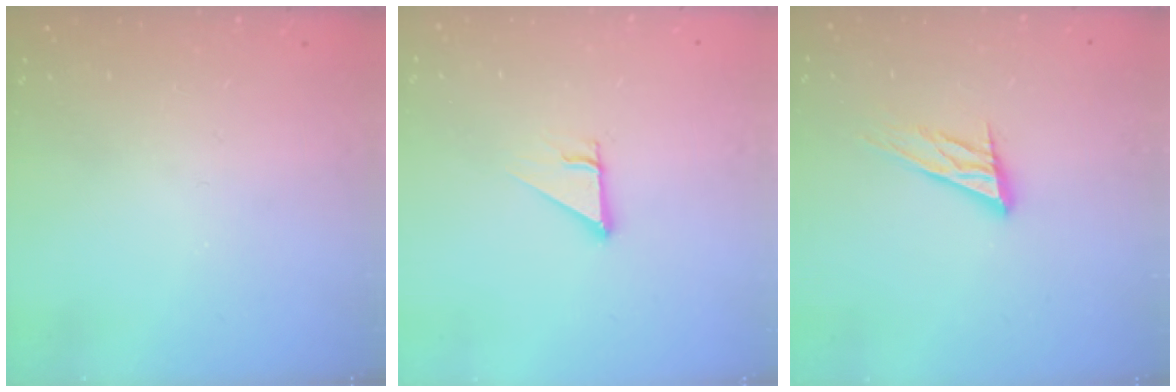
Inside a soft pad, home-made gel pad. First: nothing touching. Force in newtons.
{"total": 2.5, "press": 2.5, "slide": 0.2}
{"total": 12.7, "press": 12.4, "slide": 2.8}